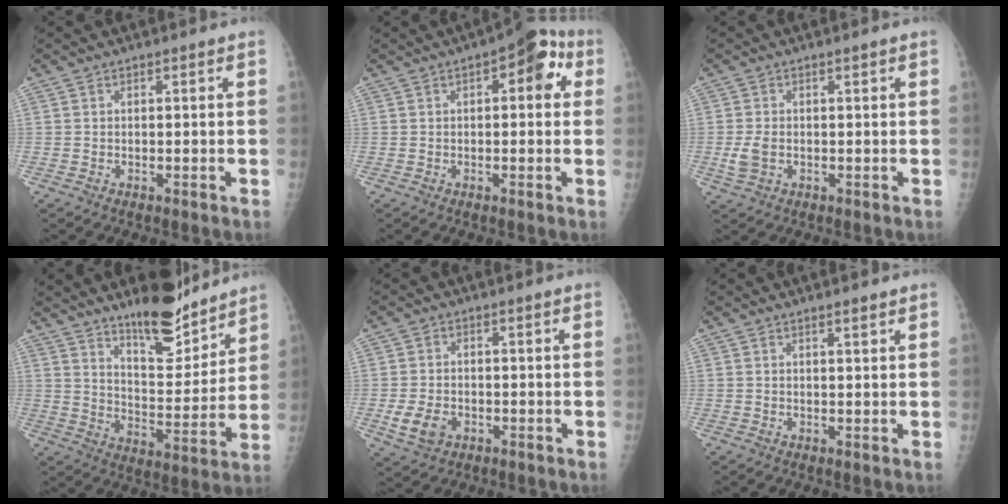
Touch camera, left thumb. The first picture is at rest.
{"total": 8.0, "force": [2.3, 3.7, 6.7], "torque": [-0.051, 0.017, 0.015]}
{"total": 3.4, "force": [-0.1, 2.1, 2.7], "torque": [-0.058, 0.002, 0.004]}
{"total": 14.6, "force": [11.7, 4.6, 7.5], "torque": [-0.075, -0.093, 0.188]}
{"total": 5.4, "force": [-1.7, 4.0, 3.2], "torque": [-0.058, 0.003, -0.026]}
{"total": 1.3, "force": [1.0, 0.1, 0.8], "torque": [-0.011, -0.006, 0.016]}